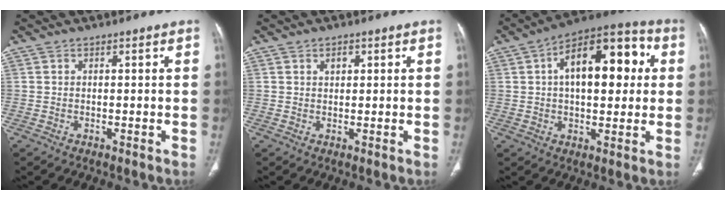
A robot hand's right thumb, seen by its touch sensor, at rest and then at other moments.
{"total": 1.6, "force": [0.7, 1.1, 0.9], "torque": [-0.008, -0.002, 0.011]}
{"total": 18.4, "force": [3.7, 9.5, 15.3], "torque": [-0.194, 0.030, 0.048]}